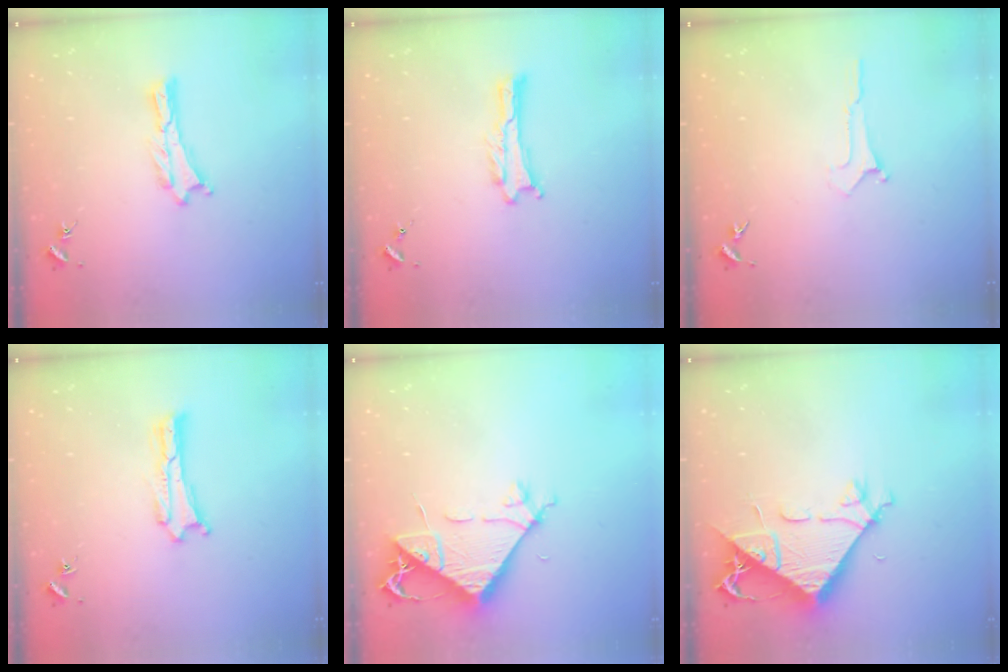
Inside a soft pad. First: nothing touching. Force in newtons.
{"total": 0.0}
{"total": 0.0}
{"total": 0.0}
{"total": 7.2, "press": 7.1, "slide": 1.2}
{"total": 9.3, "press": 9.2, "slide": 0.9}